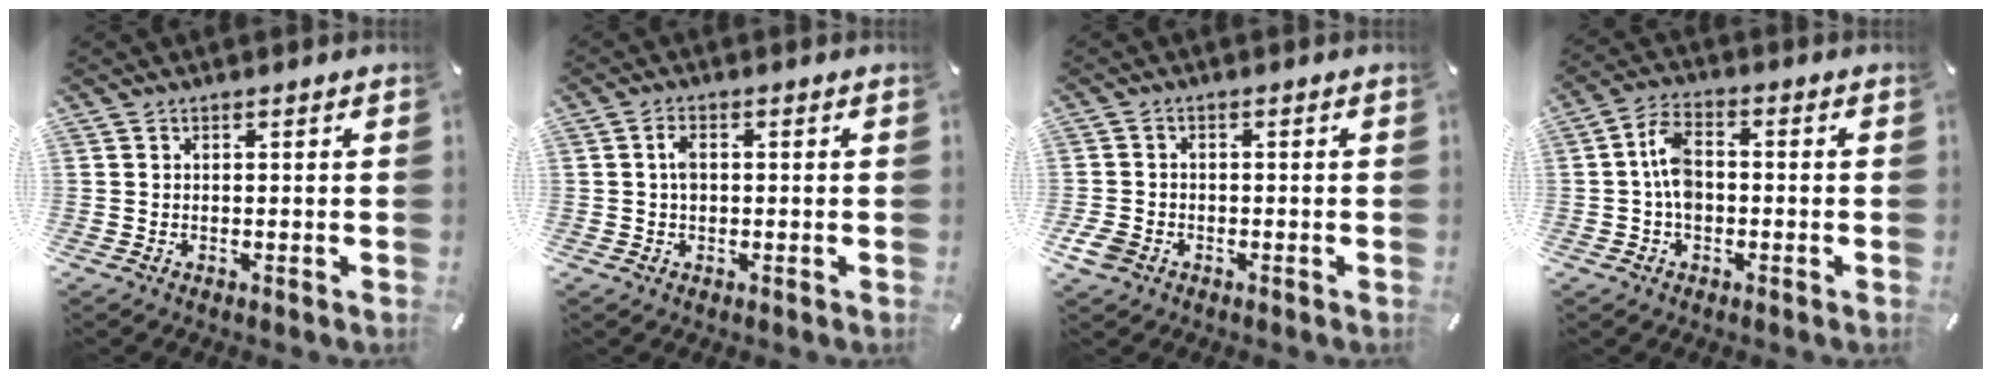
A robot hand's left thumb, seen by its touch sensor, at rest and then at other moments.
{"total": 2.7, "force": [0.2, 1.6, 2.2], "torque": [-0.044, 0.005, 0.002]}
{"total": 3.5, "force": [-1.7, 2.6, 1.7], "torque": [-0.045, 0.002, -0.035]}
{"total": 6.4, "force": [-0.6, 4.0, 4.9], "torque": [-0.101, 0.010, -0.012]}